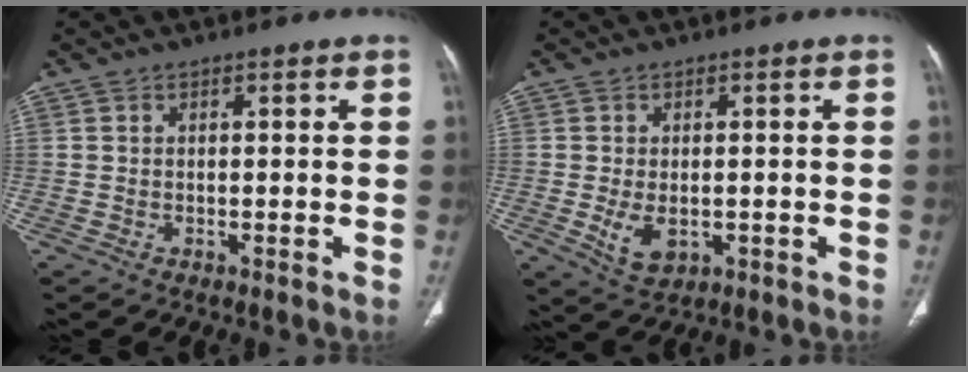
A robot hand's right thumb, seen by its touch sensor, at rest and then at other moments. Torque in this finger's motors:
{"motor_torque": [-0.05, 0.19, 0.30, 0.45, 0.14]}